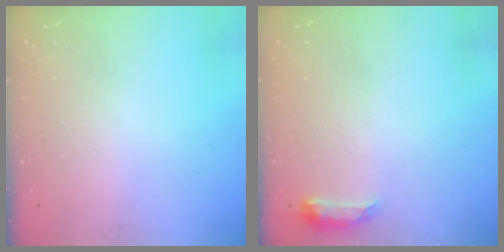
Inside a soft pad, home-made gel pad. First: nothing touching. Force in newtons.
{"total": 6.6, "press": 6.6, "slide": 0.6}